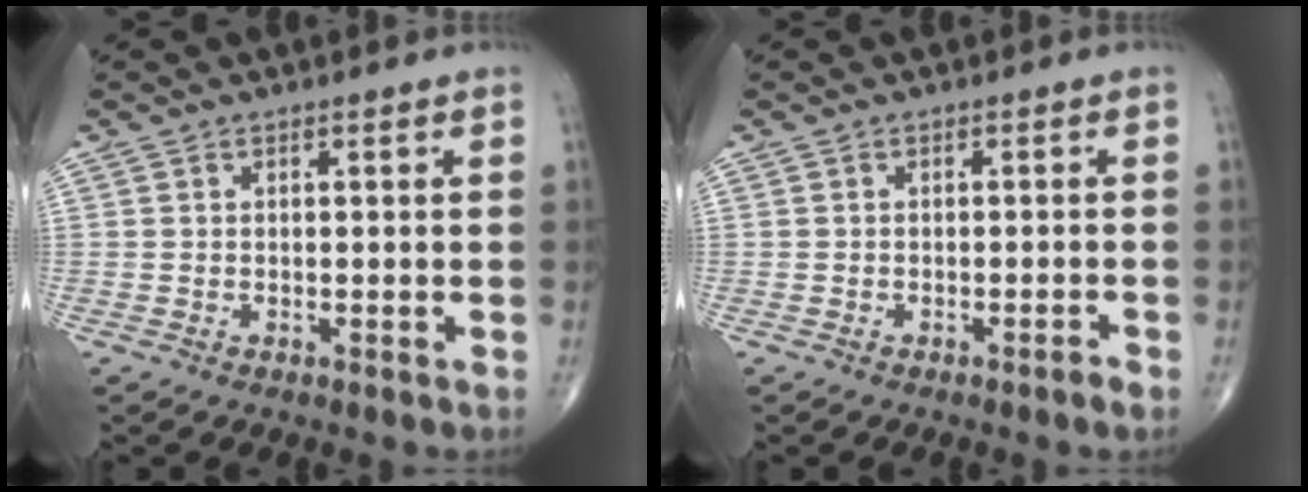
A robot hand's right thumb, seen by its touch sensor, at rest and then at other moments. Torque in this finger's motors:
{"motor_torque": [0.57, -0.14, -0.12, -0.08, 0.05]}